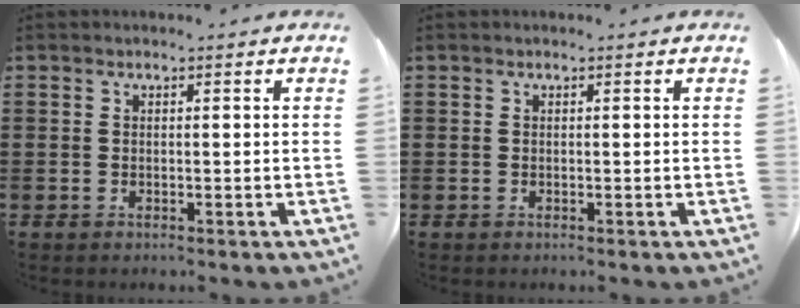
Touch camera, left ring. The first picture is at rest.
{"total": 0.0}